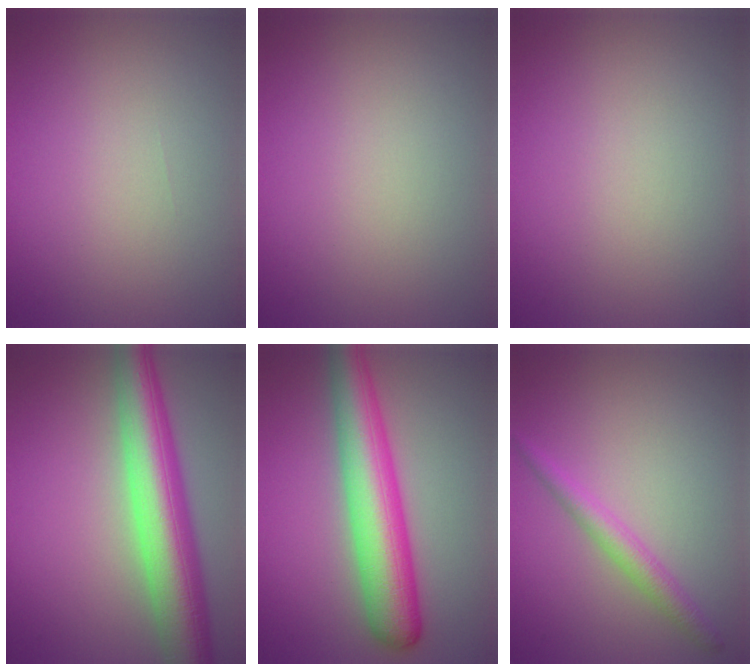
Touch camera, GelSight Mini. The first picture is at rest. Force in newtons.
{"total": 0.0}
{"total": 0.0}
{"total": 9.3, "press": 9.3, "slide": 0.4}
{"total": 8.0, "press": 8.0, "slide": 0.2}
{"total": 2.2, "press": 2.2, "slide": 0.1}